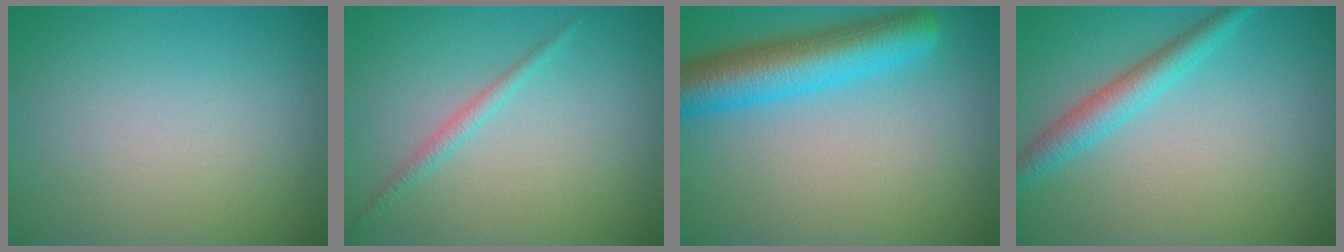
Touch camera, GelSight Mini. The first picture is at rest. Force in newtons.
{"total": 1.3, "press": 1.3, "slide": 0.0}
{"total": 7.3, "press": 7.3, "slide": 0.2}
{"total": 3.2, "press": 3.2, "slide": 0.0}